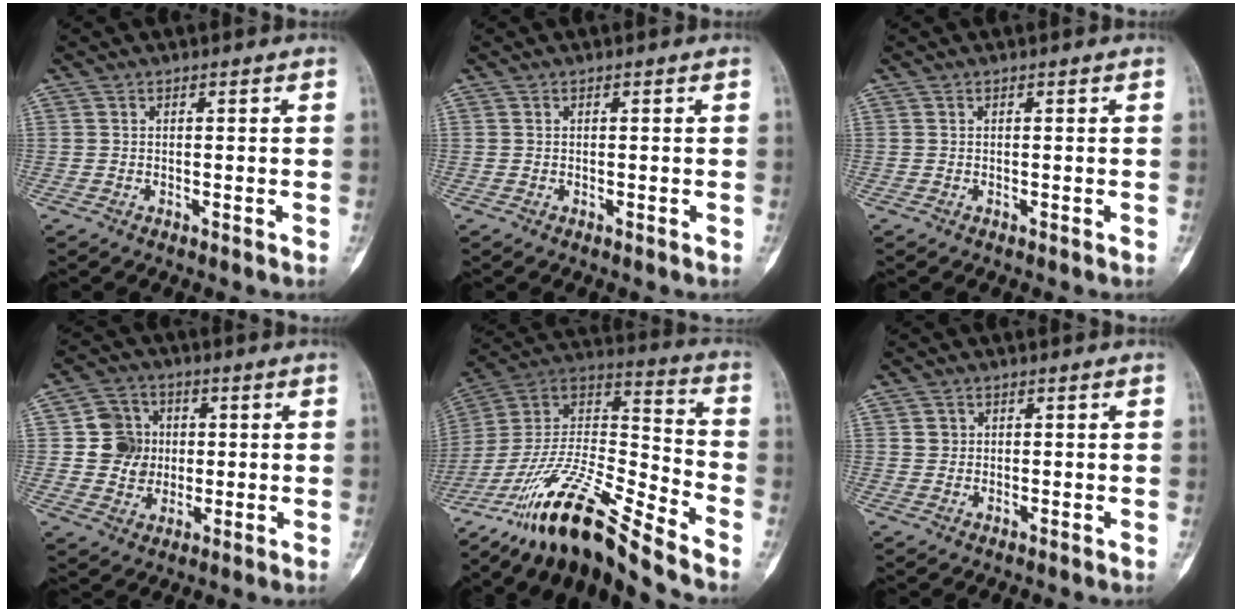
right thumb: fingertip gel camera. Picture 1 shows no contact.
{"total": 0.0}
{"total": 0.0}
{"total": 8.7, "force": [0.8, 8.2, 2.9], "torque": [-0.009, 0.007, 0.014]}
{"total": 19.6, "force": [-15.8, 2.2, 11.5], "torque": [-0.225, 0.083, -0.294]}
{"total": 1.5, "force": [0.4, 1.4, 0.3], "torque": [0.003, 0.000, 0.005]}